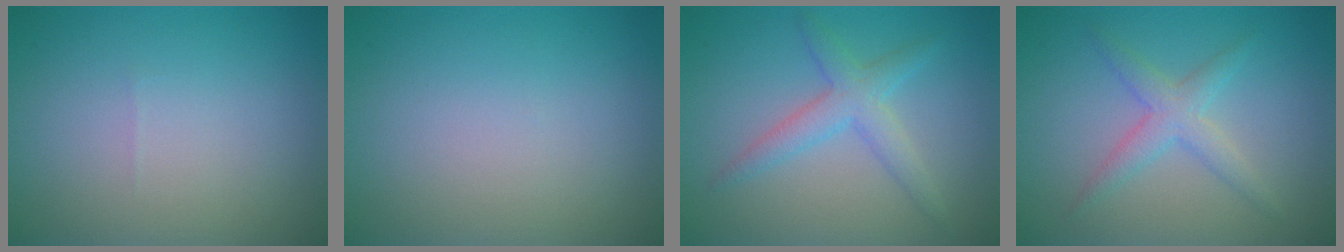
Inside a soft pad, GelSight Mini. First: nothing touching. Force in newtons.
{"total": 0.0}
{"total": 2.9, "press": 2.9, "slide": 0.1}
{"total": 2.6, "press": 2.6, "slide": 0.1}